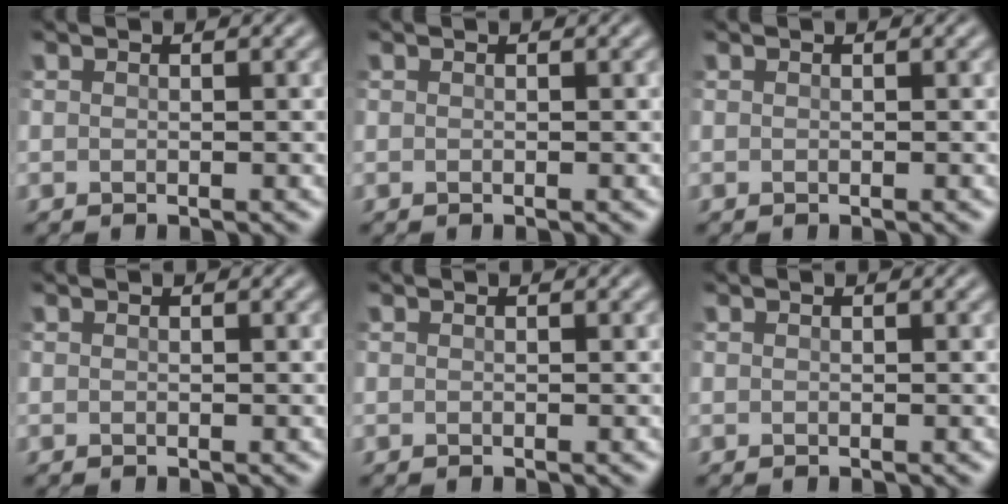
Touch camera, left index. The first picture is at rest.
{"total": 0.0}
{"total": 0.0}
{"total": 0.0}
{"total": 0.0}
{"total": 0.0}